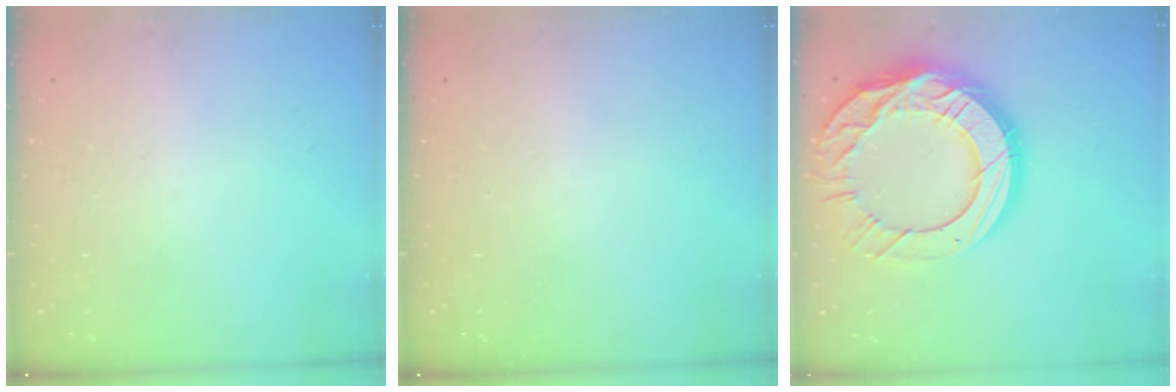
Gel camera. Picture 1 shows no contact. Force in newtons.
{"total": 0.0}
{"total": 24.9, "press": 24.8, "slide": 2.4}